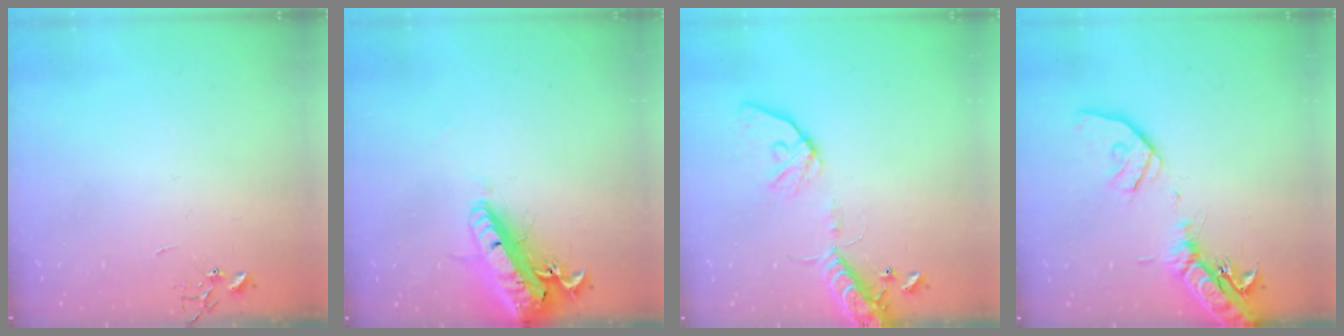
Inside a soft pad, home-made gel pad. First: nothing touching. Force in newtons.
{"total": 23.1, "press": 22.6, "slide": 5.0}
{"total": 14.1, "press": 13.8, "slide": 3.0}
{"total": 19.4, "press": 19.1, "slide": 3.5}